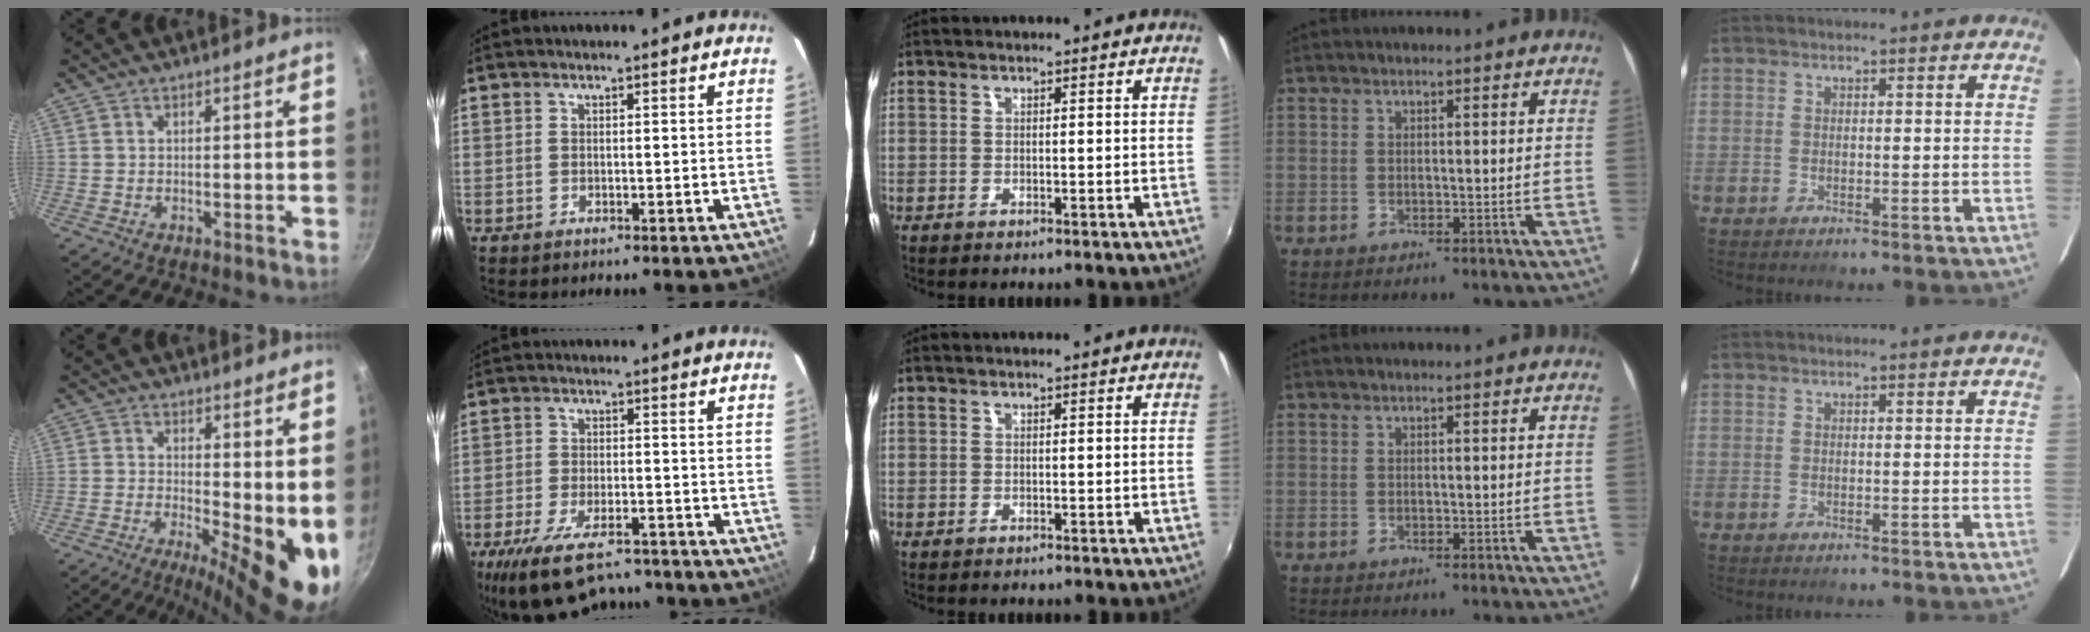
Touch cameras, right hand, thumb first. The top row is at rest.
{"thumb": {"total": 11.8, "force": [-0.3, 4.0, 11.0], "torque": [-0.136, -0.015, -0.001]}, "index": {"total": 17.0, "force": [-12.7, 7.0, 8.9], "torque": [-0.189, -0.027, -0.198]}}